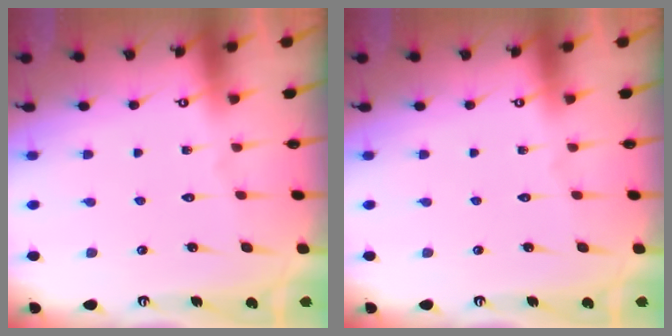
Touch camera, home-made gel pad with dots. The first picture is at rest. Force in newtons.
{"total": 0.0}